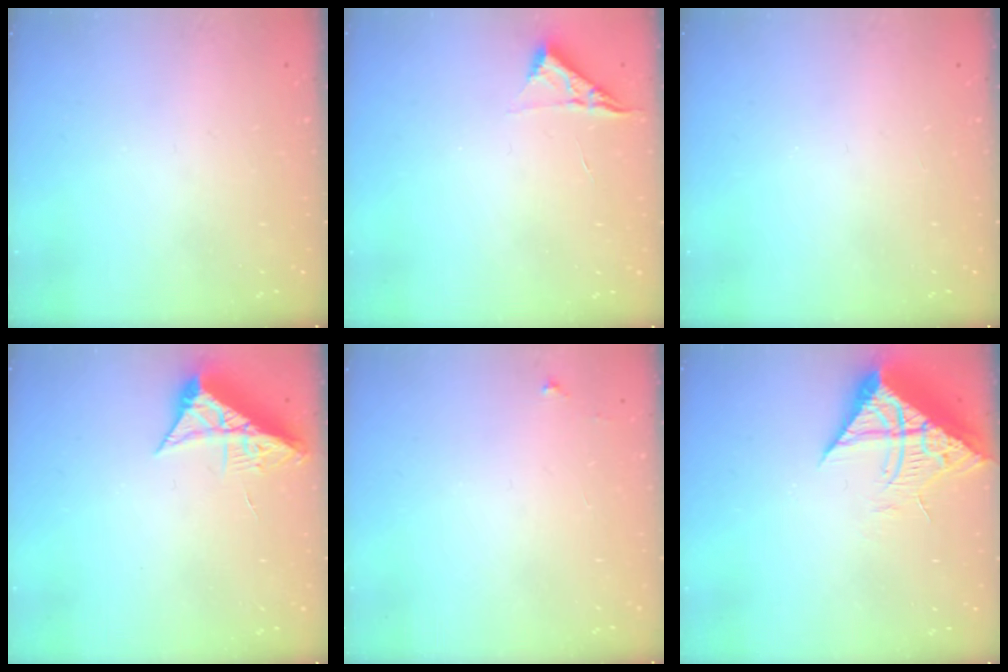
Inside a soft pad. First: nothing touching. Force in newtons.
{"total": 5.1, "press": 5.0, "slide": 0.7}
{"total": 0.0}
{"total": 7.7, "press": 7.7, "slide": 0.4}
{"total": 3.9, "press": 3.9, "slide": 0.4}
{"total": 11.8, "press": 11.7, "slide": 1.2}